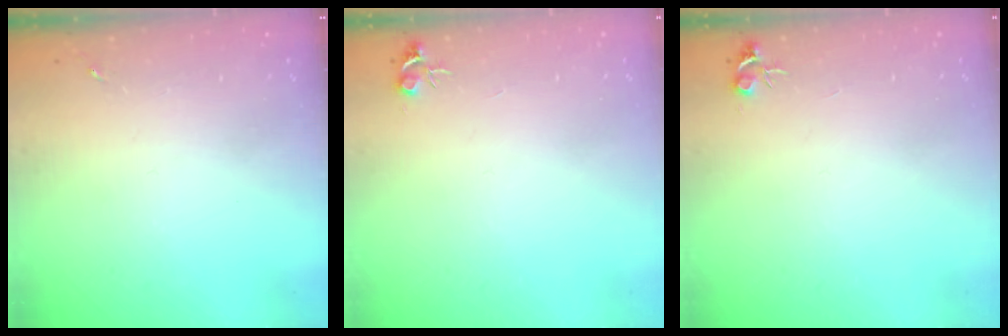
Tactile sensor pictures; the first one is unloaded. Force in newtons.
{"total": 4.7, "press": 4.7, "slide": 0.6}
{"total": 4.7, "press": 4.7, "slide": 0.6}